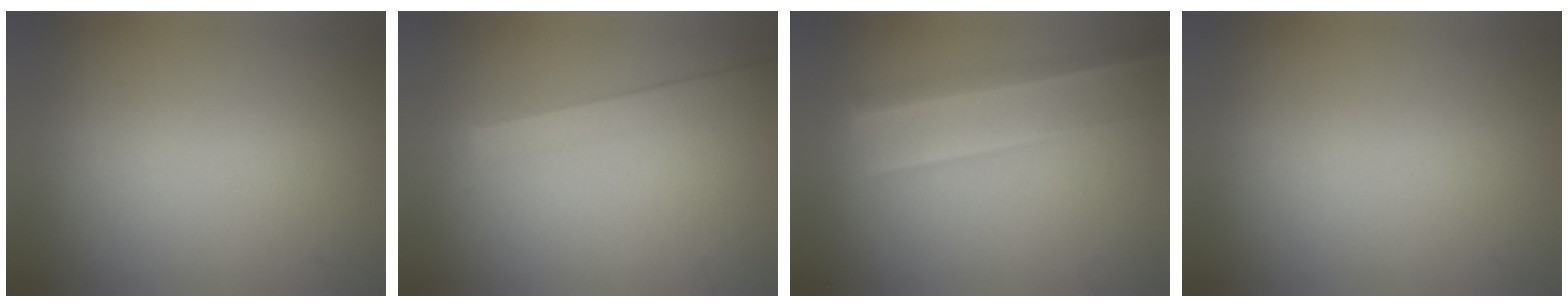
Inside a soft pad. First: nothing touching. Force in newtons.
{"total": 1.6}
{"total": 2.1}
{"total": 0.0}